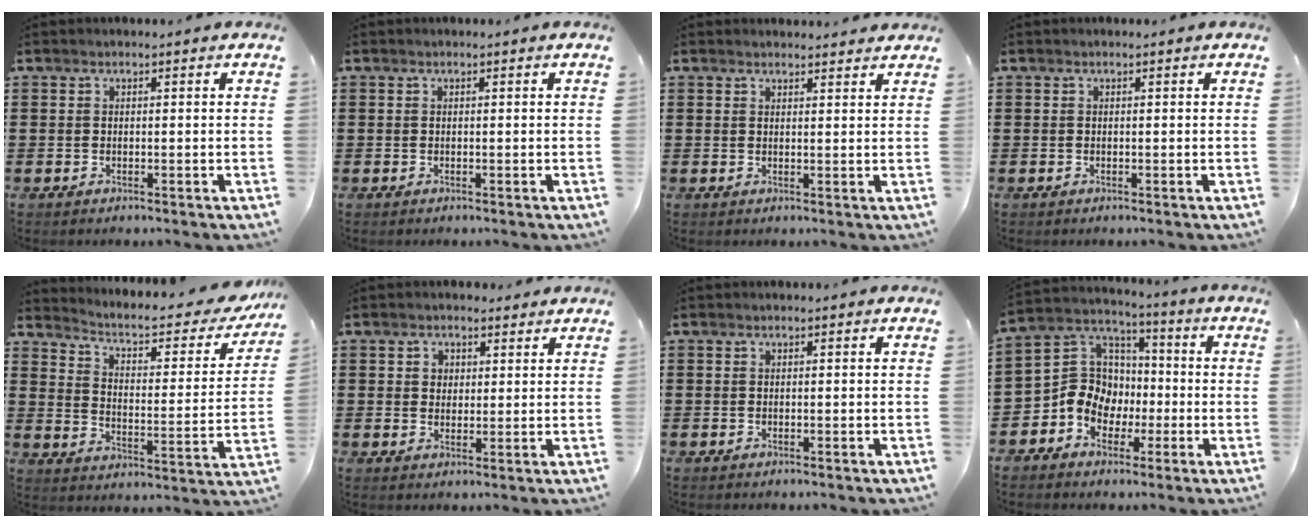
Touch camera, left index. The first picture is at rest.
{"total": 0.0}
{"total": 1.7, "force": [1.7, 0.2, 0.2], "torque": [-0.007, 0.002, 0.033]}
{"total": 0.0}
{"total": 4.3, "force": [3.3, 0.9, 2.6], "torque": [-0.068, -0.026, 0.046]}
{"total": 2.7, "force": [1.5, 2.2, 0.1], "torque": [-0.005, 0.008, 0.024]}
{"total": 0.0}
{"total": 8.8, "force": [-2.4, 8.0, 2.7], "torque": [-0.099, 0.008, -0.050]}